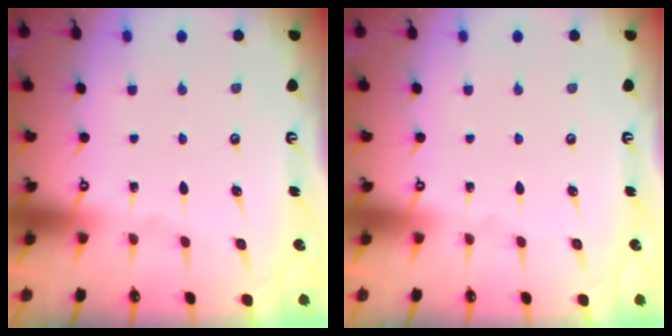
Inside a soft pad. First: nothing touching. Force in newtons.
{"total": 0.0}